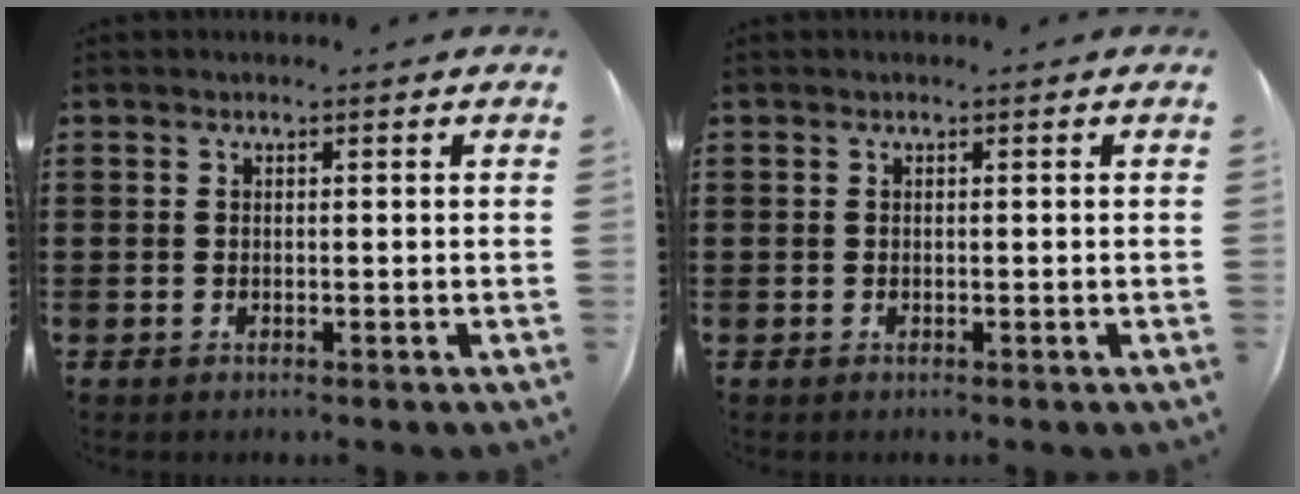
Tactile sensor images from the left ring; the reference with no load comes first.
{"total": 0.0}